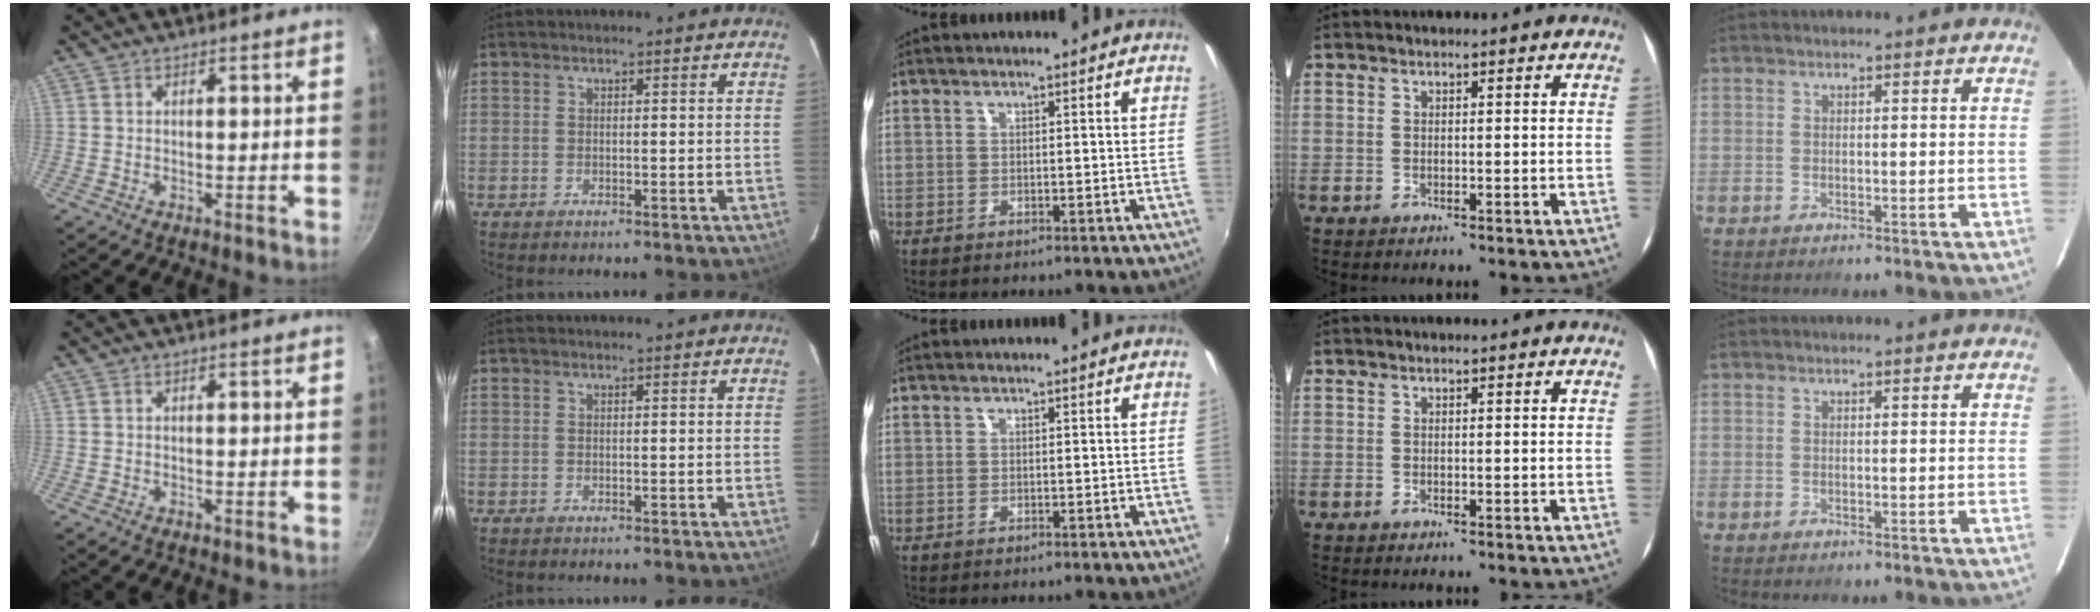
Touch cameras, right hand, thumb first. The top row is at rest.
{}